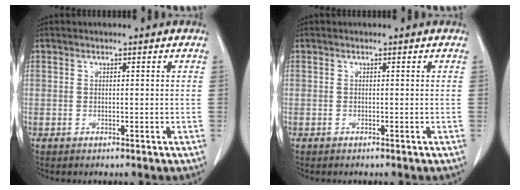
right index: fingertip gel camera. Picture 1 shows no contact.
{"total": 0.0}